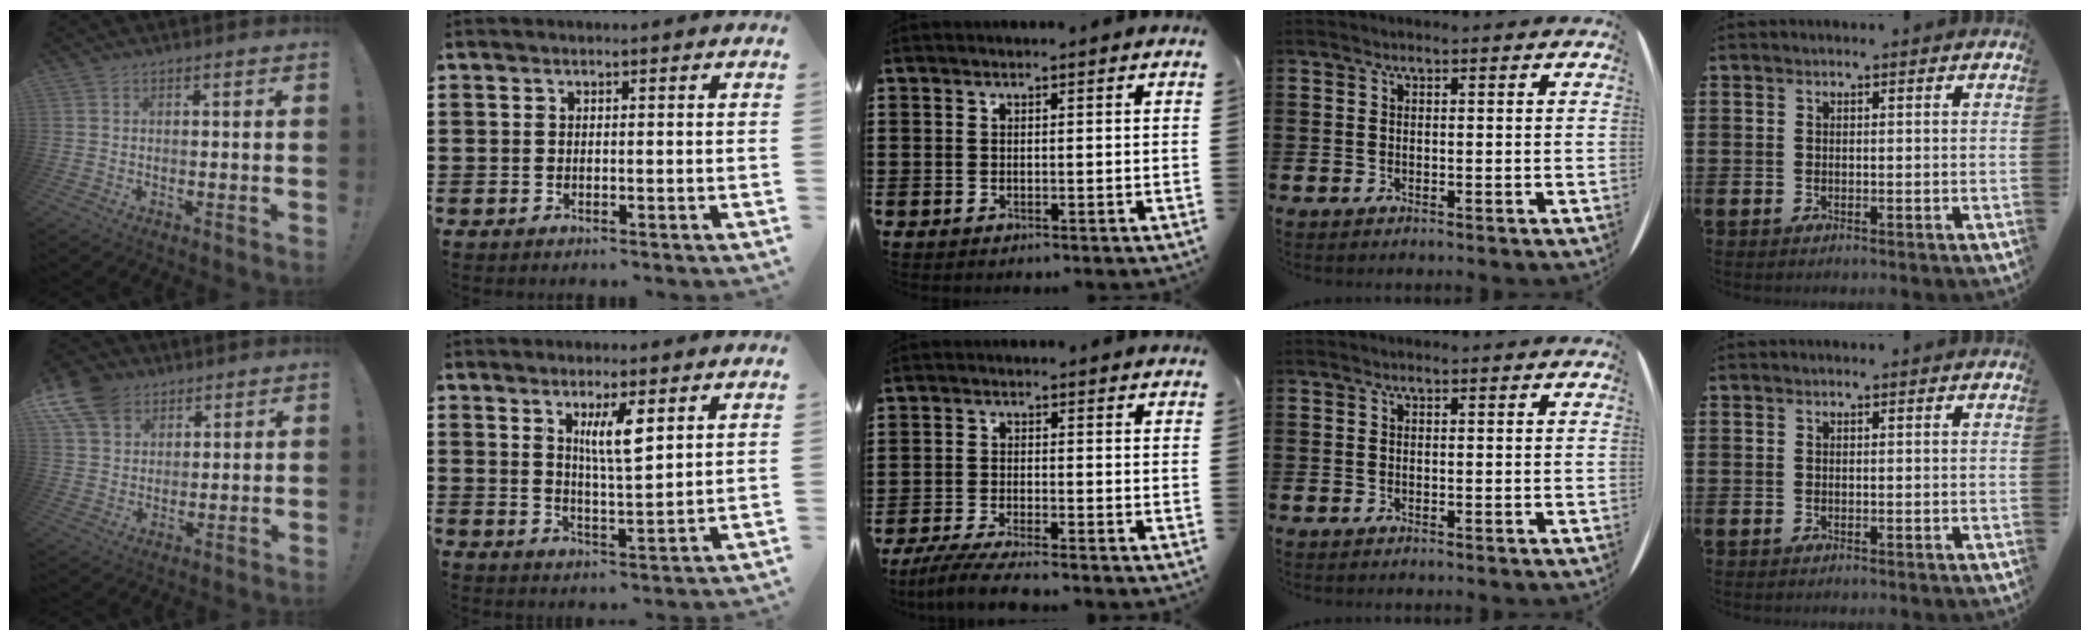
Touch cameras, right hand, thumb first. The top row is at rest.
{"thumb": {"total": 10.9, "force": [6.6, 7.7, 4.2], "torque": [-0.085, -0.033, 0.129]}, "index": {"total": 5.7, "force": [2.7, 1.3, 4.8], "torque": [-0.094, 0.002, 0.042]}, "middle": {"total": 4.5, "force": [-4.0, -0.1, 2.0], "torque": [-0.055, -0.019, -0.081]}}